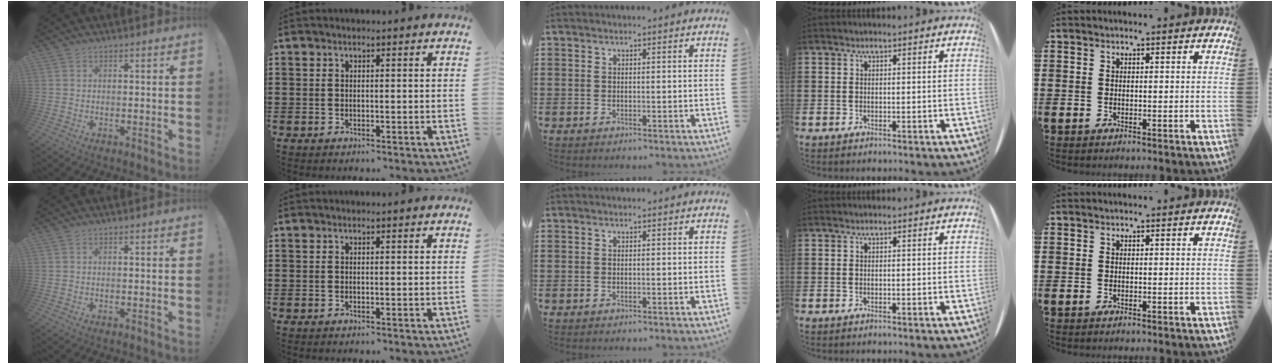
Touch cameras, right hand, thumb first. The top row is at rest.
{}